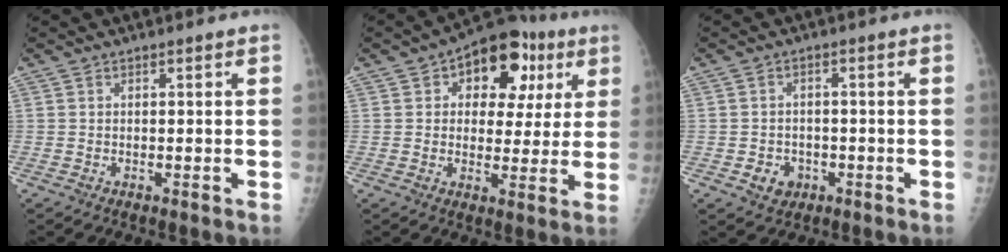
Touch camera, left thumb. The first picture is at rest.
{"total": 14.5, "force": [5.5, 9.3, 9.7], "torque": [-0.073, 0.008, 0.074]}
{"total": 4.1, "force": [-1.5, 3.4, 1.6], "torque": [-0.008, 0.007, -0.016]}